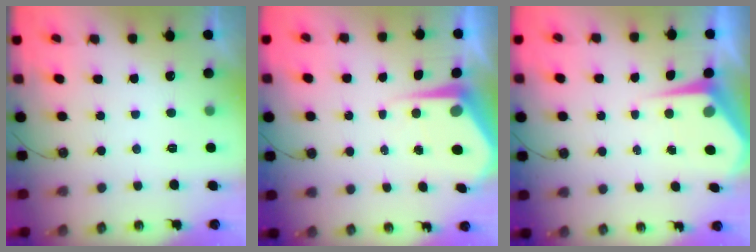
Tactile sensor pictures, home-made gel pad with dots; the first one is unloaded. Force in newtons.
{"total": 6.4, "press": 6.4, "slide": 0.6}
{"total": 4.8, "press": 4.7, "slide": 0.4}